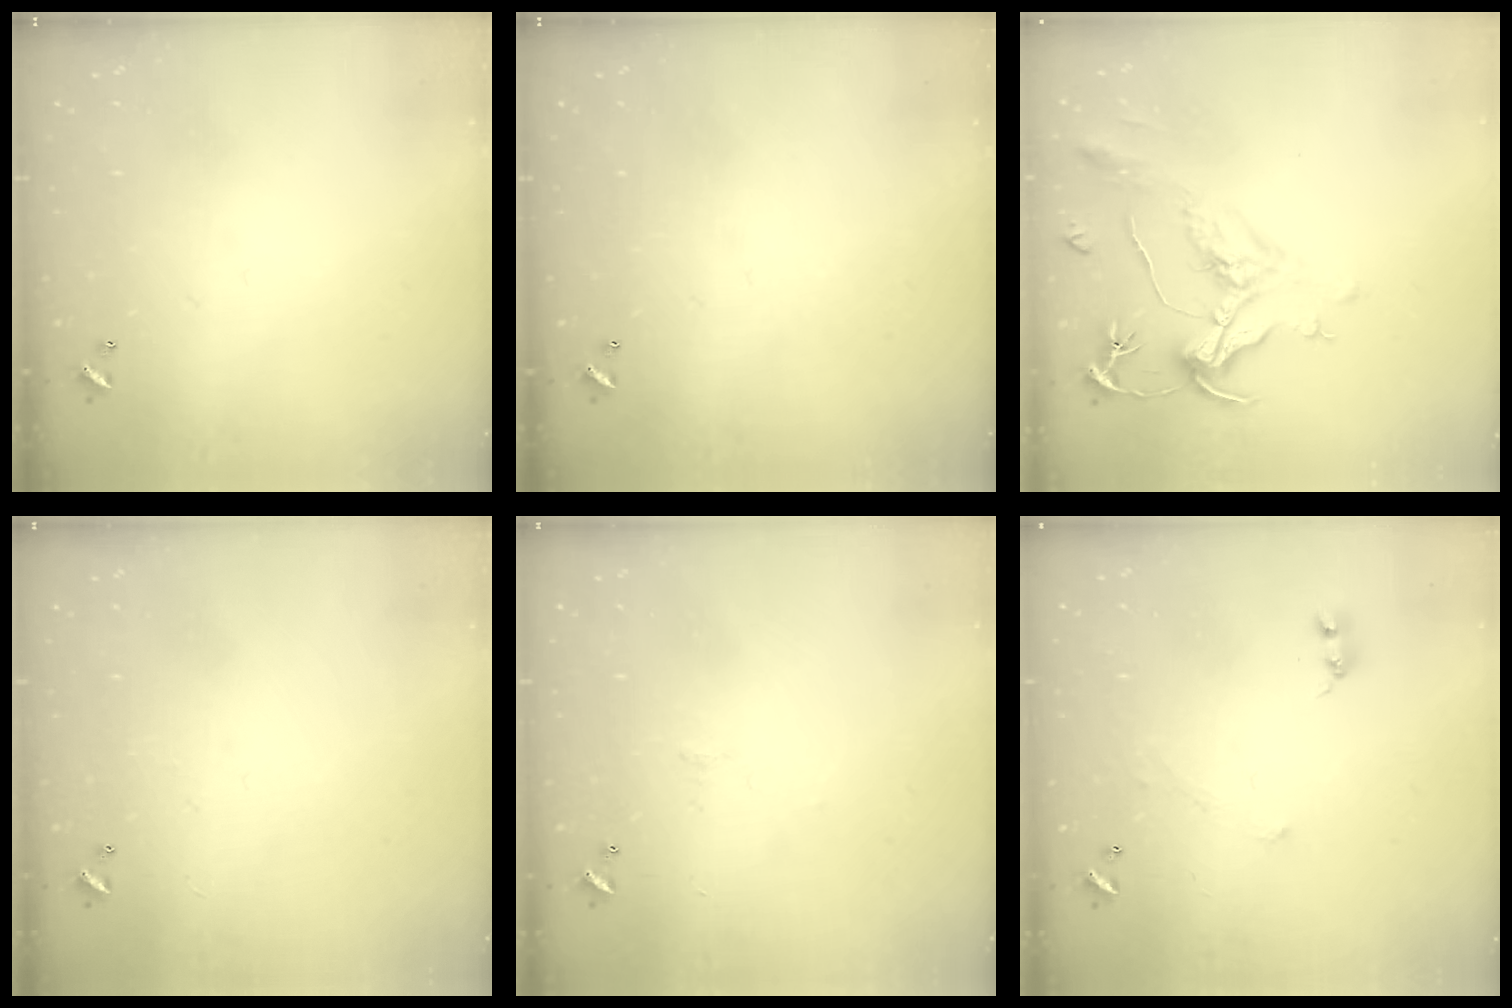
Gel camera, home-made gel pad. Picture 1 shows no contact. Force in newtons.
{"total": 0.0}
{"total": 2.0, "press": 1.5, "slide": 1.3}
{"total": 1.0, "press": 0.9, "slide": 0.5}
{"total": 0.6, "press": 0.4, "slide": 0.5}
{"total": 0.0}